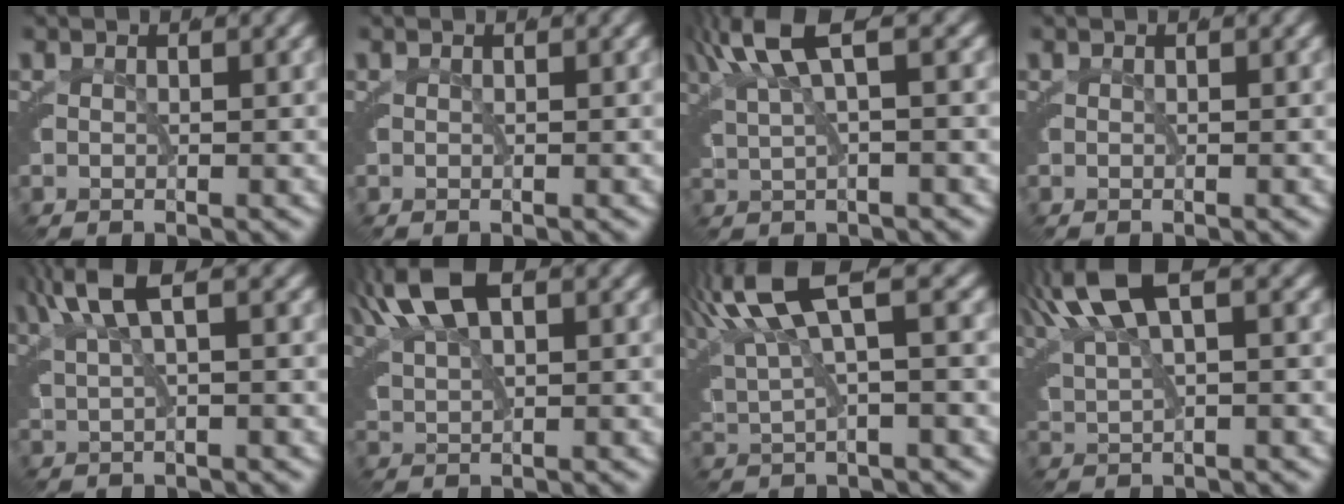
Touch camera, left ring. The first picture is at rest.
{"total": 0.0}
{"total": 5.6, "force": [3.2, 1.5, 4.4], "torque": [-0.079, 0.016, 0.051]}
{"total": 0.0}
{"total": 4.2, "force": [2.3, 0.8, 3.5], "torque": [-0.059, 0.016, 0.037]}
{"total": 5.1, "force": [3.3, 1.8, 3.4], "torque": [-0.086, 0.006, 0.060]}
{"total": 6.1, "force": [3.1, 2.2, 4.8], "torque": [-0.103, 0.013, 0.051]}
{"total": 6.3, "force": [3.8, 2.1, 4.5], "torque": [-0.093, 0.014, 0.064]}